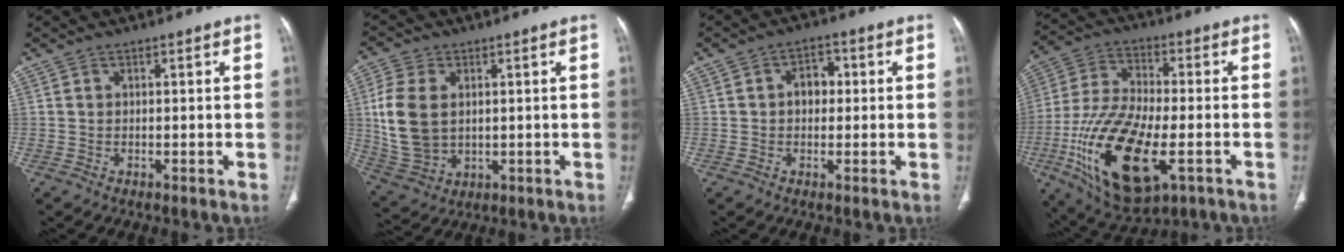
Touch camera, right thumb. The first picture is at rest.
{"total": 12.1, "force": [1.5, 8.2, 8.9], "torque": [-0.187, -0.006, 0.040]}
{"total": 4.3, "force": [0.3, 3.2, 2.8], "torque": [-0.024, 0.013, -0.003]}
{"total": 22.5, "force": [-7.2, 10.1, 18.8], "torque": [-0.378, 0.003, -0.114]}